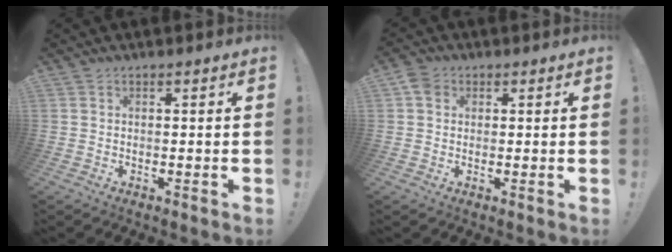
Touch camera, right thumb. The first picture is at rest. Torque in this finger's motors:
{"motor_torque": [0.17, 0.43, 0.12, -0.14, -0.03]}